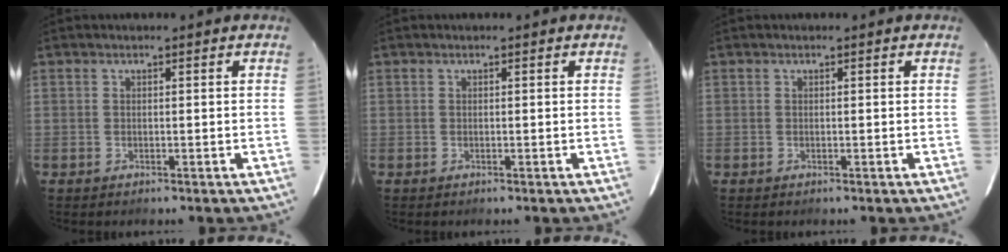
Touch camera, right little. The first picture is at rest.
{"total": 0.0}
{"total": 0.0}